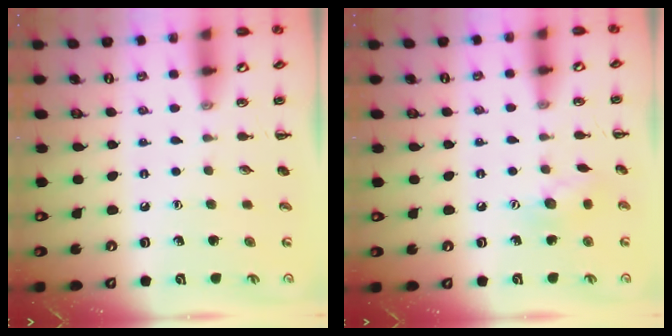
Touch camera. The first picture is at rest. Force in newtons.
{"total": 7.4, "press": 7.3, "slide": 1.3}